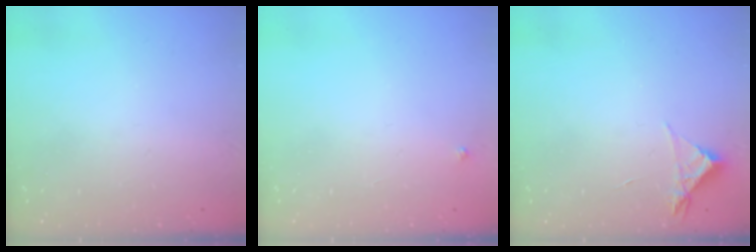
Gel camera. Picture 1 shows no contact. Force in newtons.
{"total": 2.7, "press": 2.7, "slide": 0.3}
{"total": 3.5, "press": 3.5, "slide": 0.4}